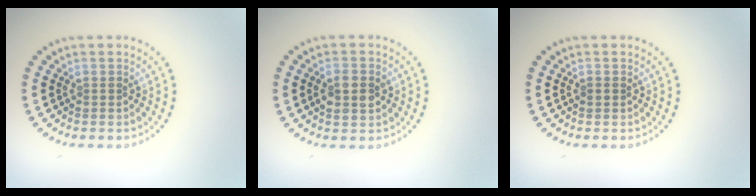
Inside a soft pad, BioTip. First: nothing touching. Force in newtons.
{"total": 2.8, "press": 2.8, "slide": 0.1}
{"total": 0.7, "press": 0.6, "slide": 0.1}